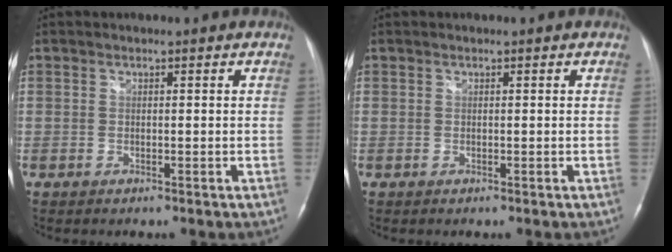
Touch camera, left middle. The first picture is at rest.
{"total": 0.0}